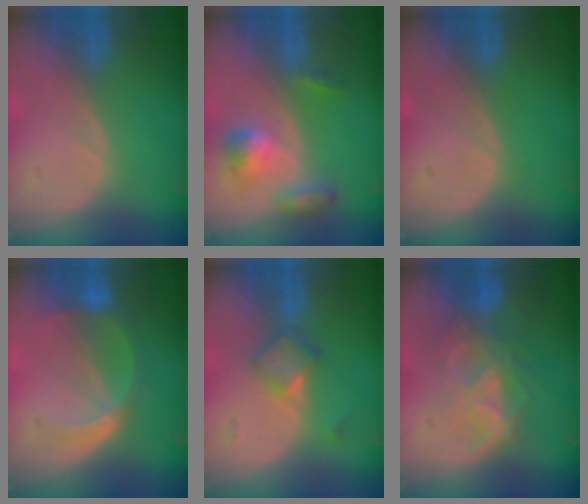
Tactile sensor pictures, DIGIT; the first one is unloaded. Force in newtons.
{"total": 5.7, "press": 5.2, "slide": 2.3}
{"total": 0.0}
{"total": 5.9, "press": 5.4, "slide": 2.4}
{"total": 4.7, "press": 4.2, "slide": 2.0}
{"total": 8.2, "press": 7.3, "slide": 3.7}